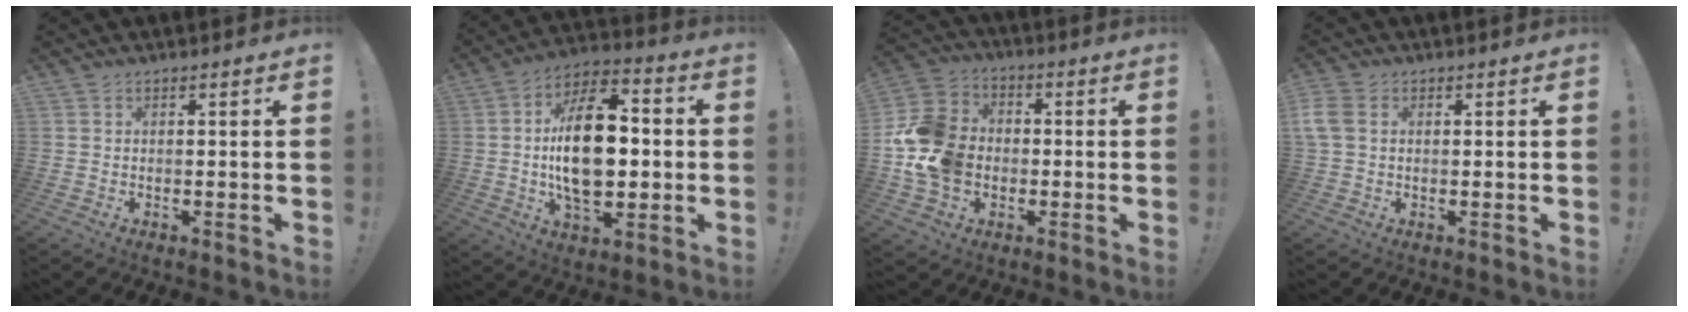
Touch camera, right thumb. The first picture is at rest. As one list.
[{"total": 21.7, "force": [-0.6, 12.6, 17.6], "torque": [-0.297, 0.005, -0.013]}, {"total": 16.0, "force": [-2.4, 13.5, 8.2], "torque": [-0.139, 0.028, -0.038]}, {"total": 5.4, "force": [0.9, 4.0, 3.5], "torque": [-0.083, 0.006, 0.018]}]